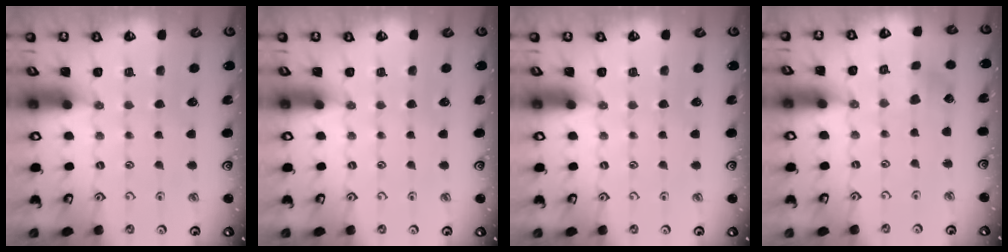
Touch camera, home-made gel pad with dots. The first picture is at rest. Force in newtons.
{"total": 0.0}
{"total": 0.0}
{"total": 2.6, "press": 2.5, "slide": 0.5}